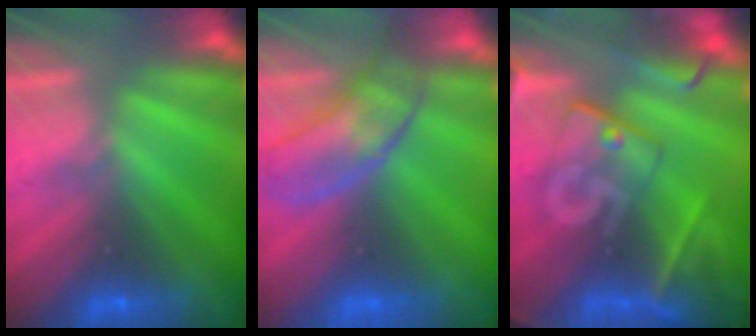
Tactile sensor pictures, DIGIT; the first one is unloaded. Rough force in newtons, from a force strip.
{"total": 2.9}
{"total": 9.1}